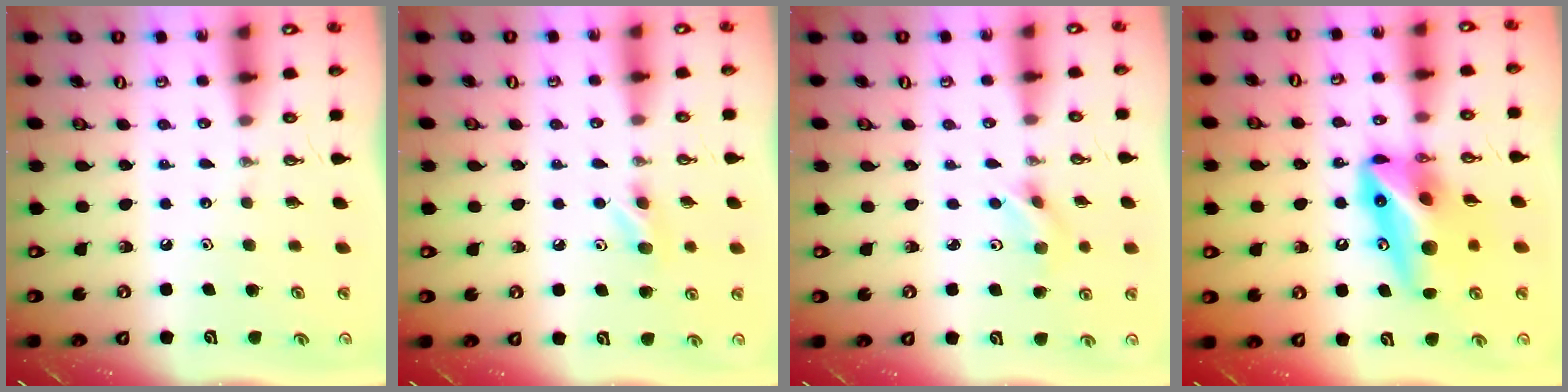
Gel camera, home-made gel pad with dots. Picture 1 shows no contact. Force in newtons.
{"total": 5.4, "press": 5.4, "slide": 0.5}
{"total": 3.3, "press": 3.2, "slide": 1.1}
{"total": 14.4, "press": 14.2, "slide": 2.3}